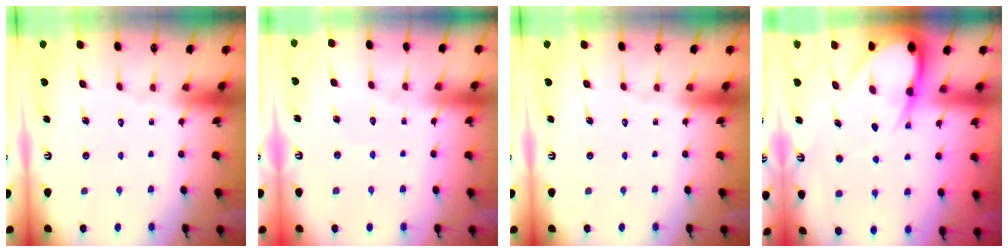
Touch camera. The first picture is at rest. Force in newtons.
{"total": 3.1, "press": 3.1, "slide": 0.4}
{"total": 0.0}
{"total": 9.8, "press": 9.7, "slide": 1.1}